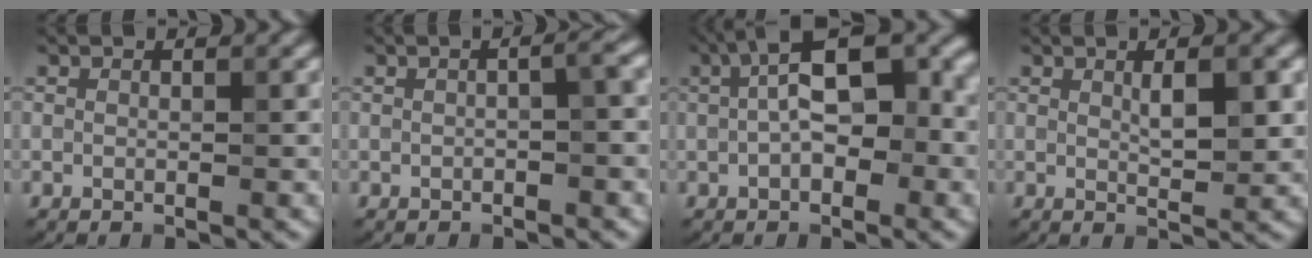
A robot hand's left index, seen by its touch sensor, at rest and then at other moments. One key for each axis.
{"total": 2.2, "fx": -0.3, "fy": 0.6, "fz": 2.1, "tx": -0.030, "ty": 0.006, "tz": -0.006}
{"total": 9.0, "fx": 1.7, "fy": 4.1, "fz": 7.8, "tx": -0.132, "ty": 0.026, "tz": 0.016}
{"total": 2.9, "fx": 0.9, "fy": 0.8, "fz": 2.7, "tx": -0.043, "ty": -0.001, "tz": 0.016}